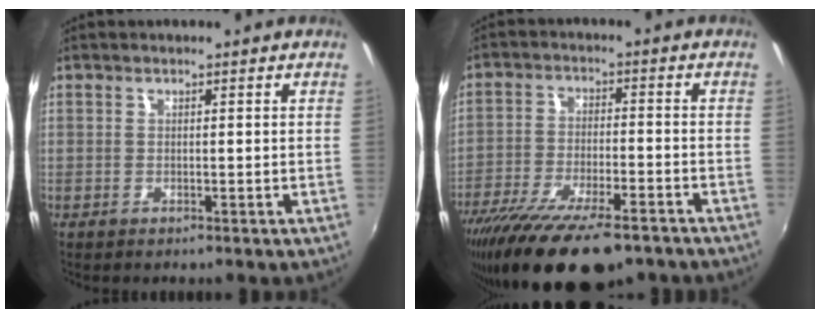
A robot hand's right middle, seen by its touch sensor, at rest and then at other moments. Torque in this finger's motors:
{"motor_torque": [1.12, -1.02, 0.42, 0.21]}